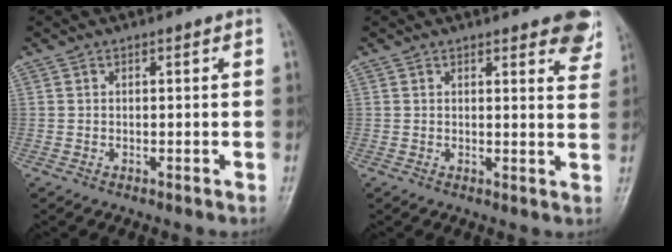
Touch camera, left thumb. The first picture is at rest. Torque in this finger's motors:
{"motor_torque": [3.65, 0.91, 0.27, -0.49, 0.03]}